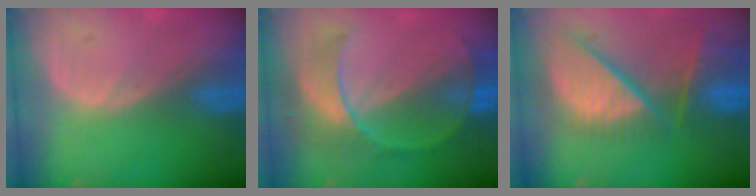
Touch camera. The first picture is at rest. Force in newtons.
{"total": 7.3, "press": 7.3, "slide": 0.2}
{"total": 12.6, "press": 10.3, "slide": 7.2}